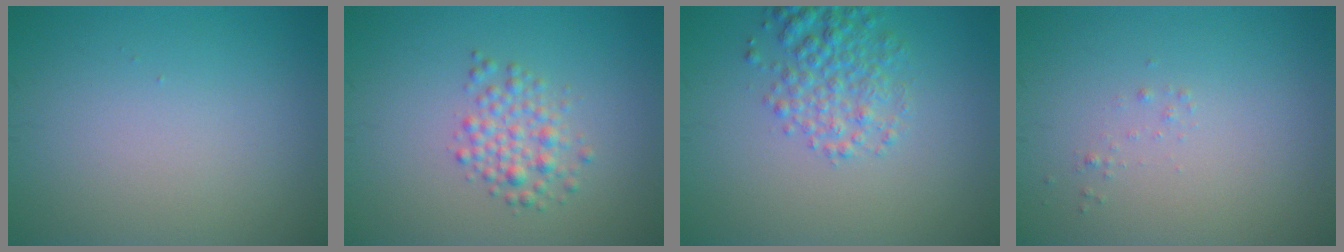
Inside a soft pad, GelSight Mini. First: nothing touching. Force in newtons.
{"total": 2.6, "press": 2.5, "slide": 0.0}
{"total": 3.5, "press": 3.5, "slide": 0.2}
{"total": 0.5, "press": 0.5, "slide": 0.0}